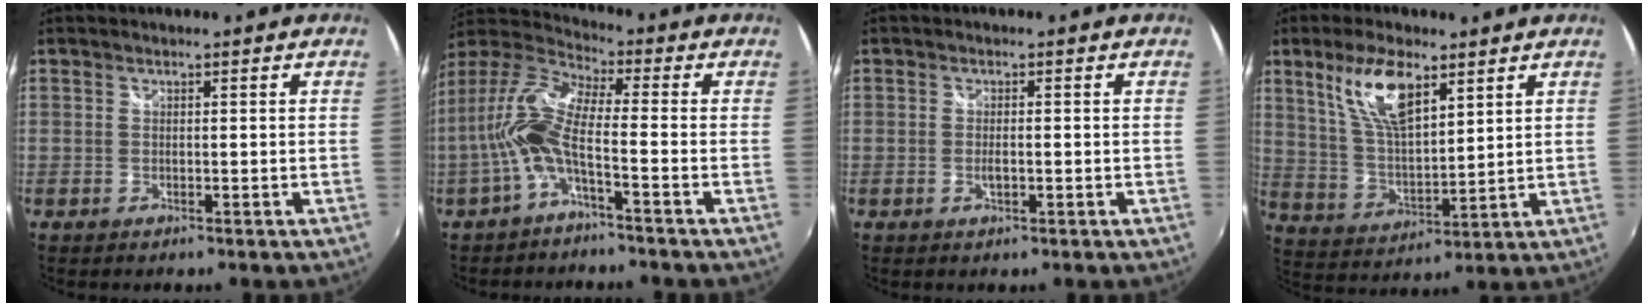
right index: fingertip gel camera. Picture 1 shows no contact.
{"total": 10.8, "force": [-2.2, 2.2, 10.3], "torque": [-0.217, 0.010, -0.042]}
{"total": 1.8, "force": [-0.4, 0.6, 1.6], "torque": [-0.031, 0.001, -0.004]}
{"total": 11.9, "force": [6.6, 4.3, 8.9], "torque": [-0.171, 0.007, 0.136]}